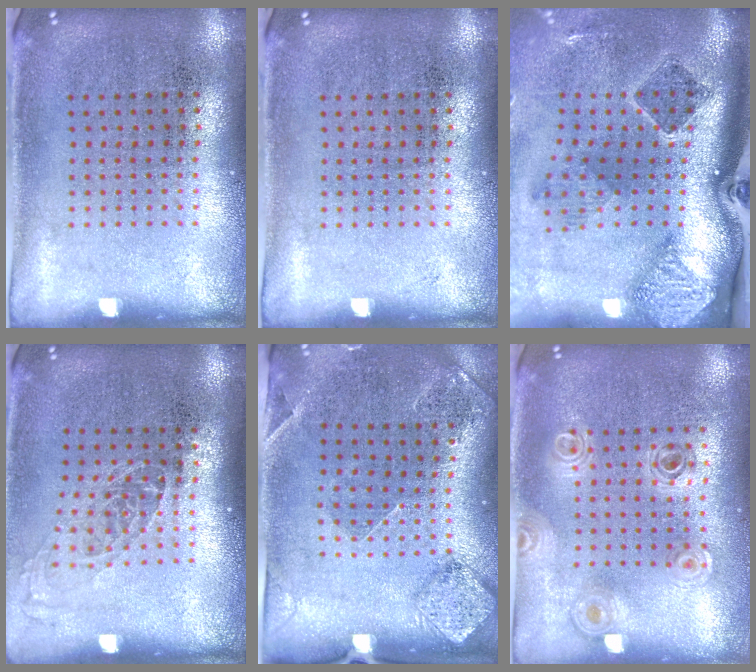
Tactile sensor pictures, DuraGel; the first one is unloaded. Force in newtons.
{"total": 0.0}
{"total": 2.8, "press": 1.8, "slide": 2.1}
{"total": 1.2, "press": 1.0, "slide": 0.7}
{"total": 1.5, "press": 1.4, "slide": 0.6}
{"total": 0.9, "press": 0.9, "slide": 0.1}